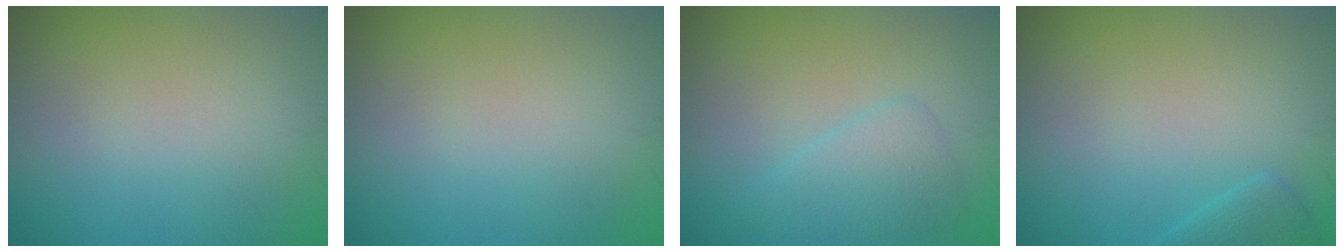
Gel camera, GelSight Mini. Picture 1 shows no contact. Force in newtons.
{"total": 0.0}
{"total": 2.8, "press": 2.8, "slide": 0.2}
{"total": 1.6, "press": 1.6, "slide": 0.2}